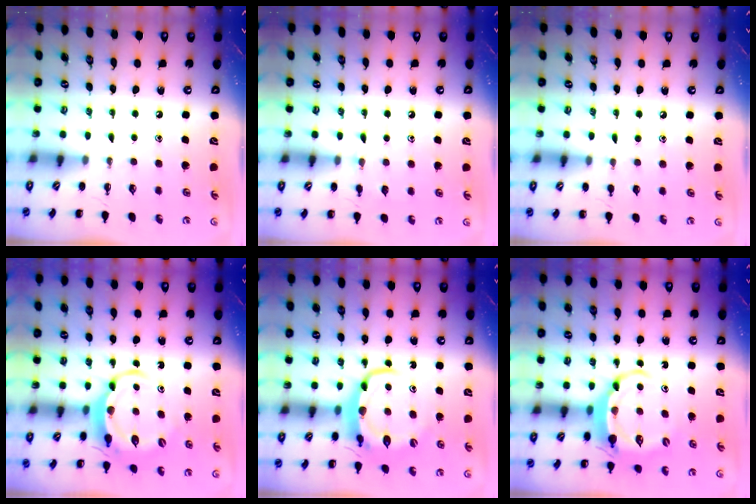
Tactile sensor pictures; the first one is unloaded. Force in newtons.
{"total": 4.8, "press": 4.5, "slide": 1.5}
{"total": 3.6, "press": 3.4, "slide": 1.3}
{"total": 6.3, "press": 6.2, "slide": 1.0}
{"total": 7.7, "press": 7.6, "slide": 1.2}
{"total": 5.9, "press": 5.8, "slide": 0.7}